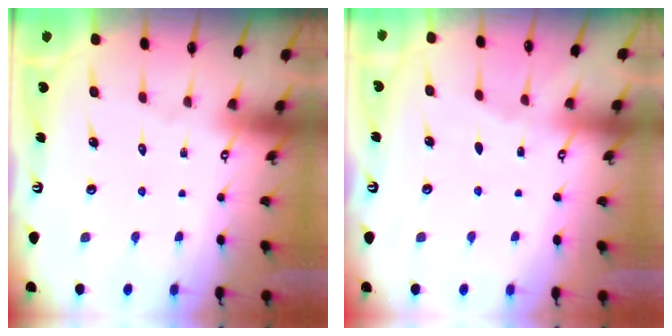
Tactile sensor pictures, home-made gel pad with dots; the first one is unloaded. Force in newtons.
{"total": 2.2, "press": 2.2, "slide": 0.3}